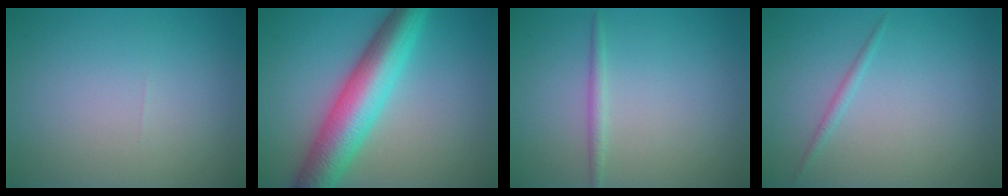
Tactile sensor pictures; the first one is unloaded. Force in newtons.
{"total": 8.1, "press": 8.1, "slide": 0.1}
{"total": 1.1, "press": 1.1, "slide": 0.1}
{"total": 0.9, "press": 0.9, "slide": 0.0}